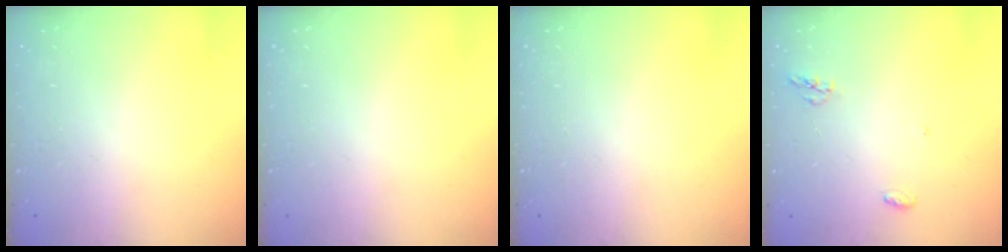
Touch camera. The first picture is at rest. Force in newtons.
{"total": 0.0}
{"total": 0.0}
{"total": 4.2, "press": 4.1, "slide": 0.9}